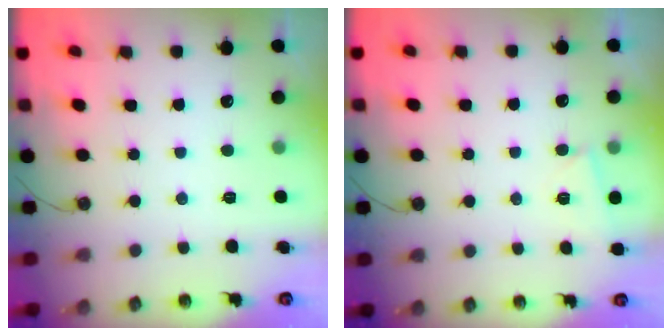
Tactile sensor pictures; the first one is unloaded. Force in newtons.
{"total": 2.6, "press": 2.6, "slide": 0.7}